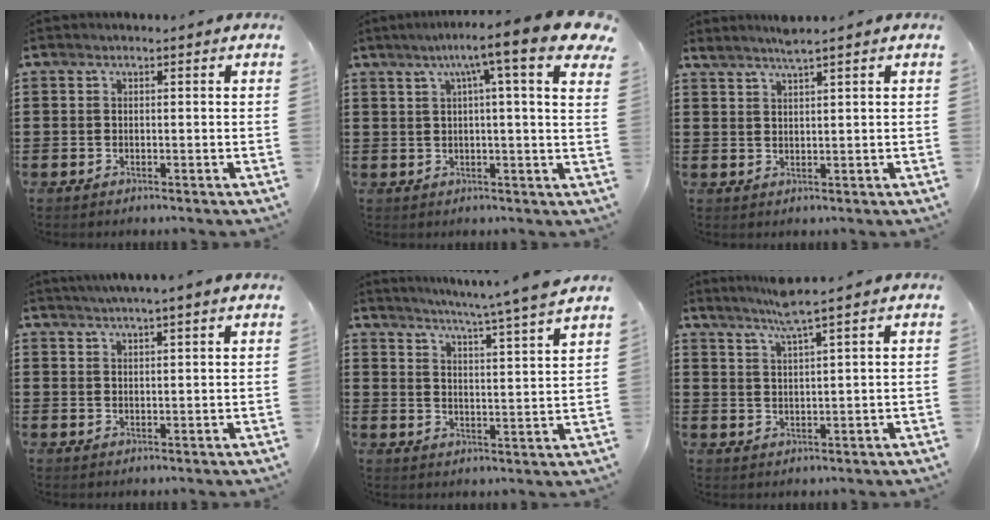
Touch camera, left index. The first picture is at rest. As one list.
[{"total": 10.0, "force": [5.9, 0.0, 8.1], "torque": [-0.144, -0.018, 0.091]}, {"total": 2.6, "force": [2.2, -0.4, 1.2], "torque": [-0.027, 0.000, 0.042]}, {"total": 2.3, "force": [2.1, -0.5, 0.8], "torque": [-0.021, -0.002, 0.039]}, {"total": 5.1, "force": [4.4, -1.7, 2.0], "torque": [-0.057, -0.040, 0.068]}, {"total": 4.2, "force": [3.3, -0.9, 2.3], "torque": [-0.054, -0.007, 0.057]}]